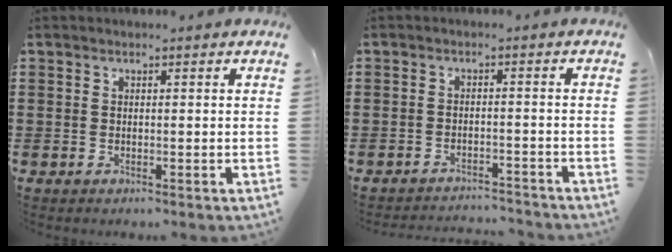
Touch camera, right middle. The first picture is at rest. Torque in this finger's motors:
{"motor_torque": [0.23, 0.12, 0.02, 0.02]}